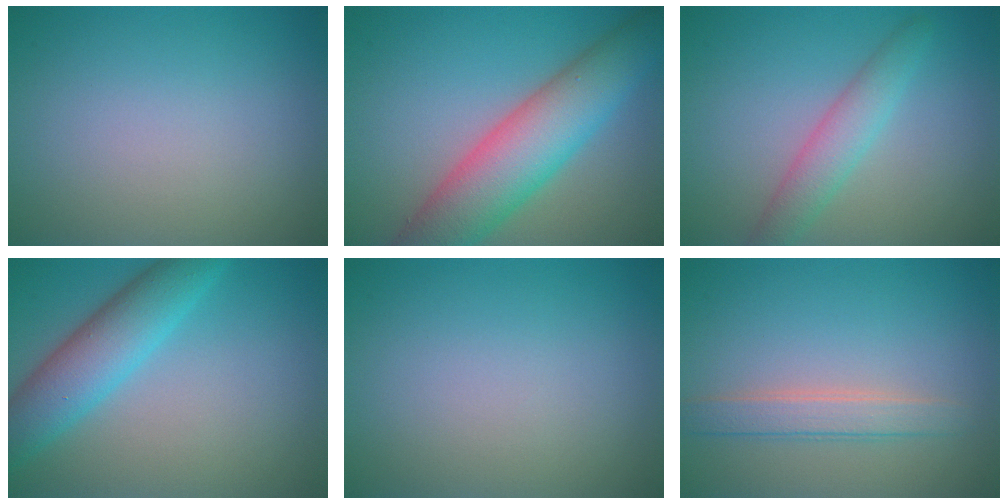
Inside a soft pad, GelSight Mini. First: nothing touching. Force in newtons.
{"total": 8.6, "press": 8.6, "slide": 0.3}
{"total": 3.2, "press": 3.2, "slide": 0.1}
{"total": 5.7, "press": 5.7, "slide": 0.1}
{"total": 0.0}
{"total": 2.4, "press": 2.4, "slide": 0.1}